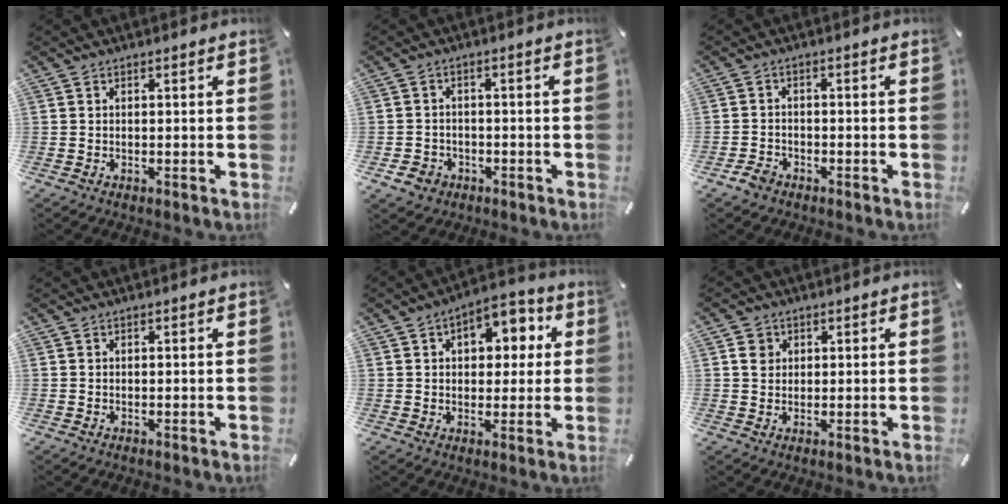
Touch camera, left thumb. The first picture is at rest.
{"total": 4.2, "force": [-2.2, 3.5, 0.9], "torque": [-0.020, 0.009, -0.041]}
{"total": 2.9, "force": [-2.3, 1.7, 0.8], "torque": [-0.018, 0.010, -0.047]}
{"total": 0.0}
{"total": 8.1, "force": [2.4, 6.2, 4.7], "torque": [-0.058, -0.006, 0.033]}
{"total": 2.9, "force": [0.9, 2.7, 0.7], "torque": [-0.004, -0.002, 0.012]}